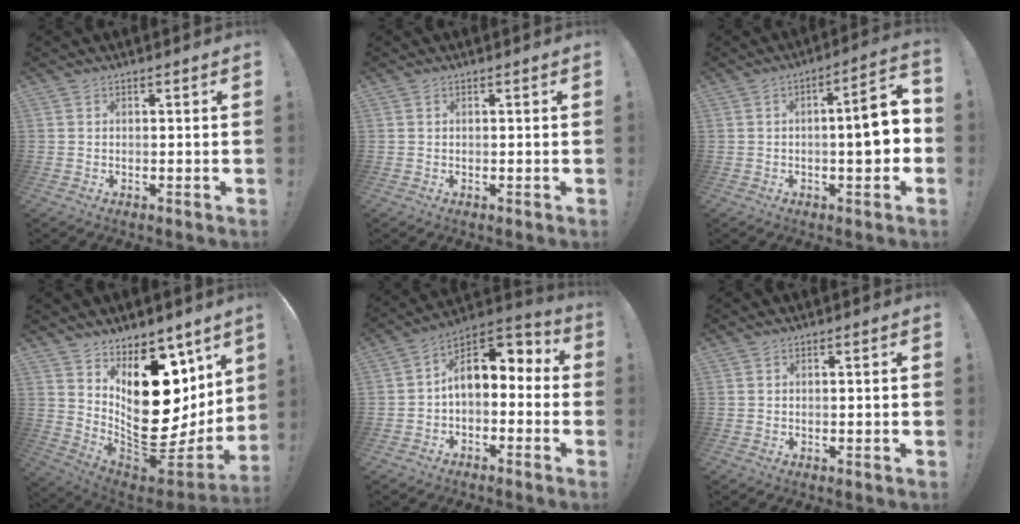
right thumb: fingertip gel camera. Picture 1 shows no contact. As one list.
[{"total": 0.0}, {"total": 10.3, "force": [-0.6, 2.3, 10.0], "torque": [-0.130, -0.002, -0.018]}, {"total": 24.0, "force": [4.0, 14.9, 18.5], "torque": [-0.255, -0.052, 0.105]}, {"total": 9.9, "force": [2.2, 6.6, 7.0], "torque": [-0.085, -0.013, 0.044]}, {"total": 0.8, "force": [-0.1, -0.3, 0.7], "torque": [-0.012, 0.000, -0.002]}]